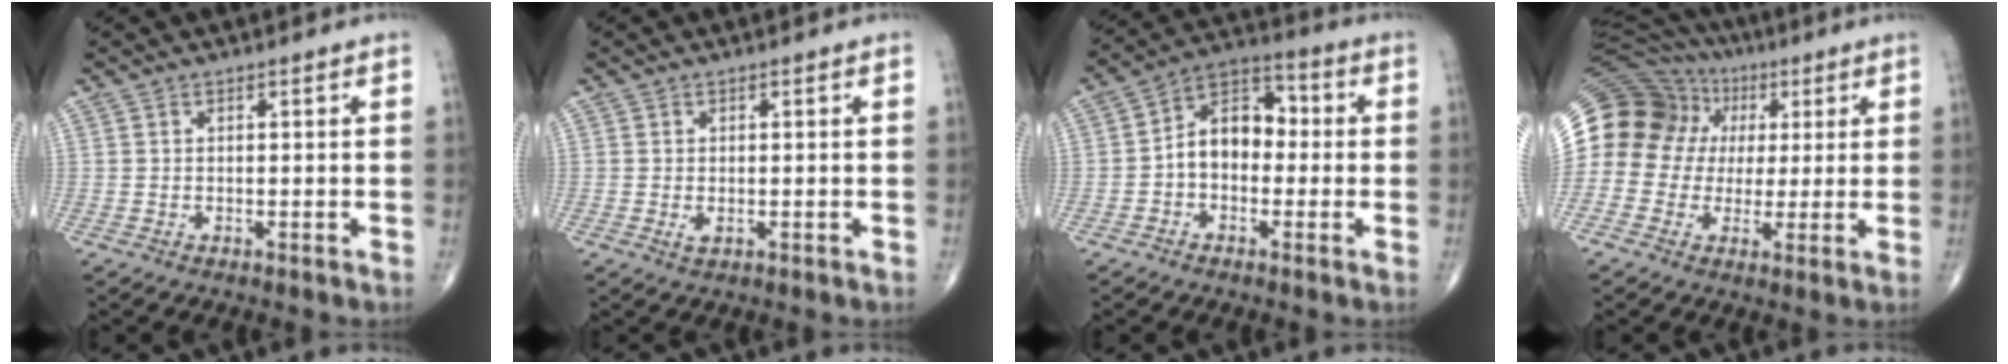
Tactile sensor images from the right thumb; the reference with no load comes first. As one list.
[{"total": 1.3, "force": [-0.2, 0.8, 1.1], "torque": [-0.020, -0.005, -0.004]}, {"total": 10.3, "force": [-0.8, 7.2, 7.3], "torque": [-0.091, 0.038, -0.031]}, {"total": 21.0, "force": [3.1, 19.0, 8.4], "torque": [-0.185, 0.077, 0.060]}]